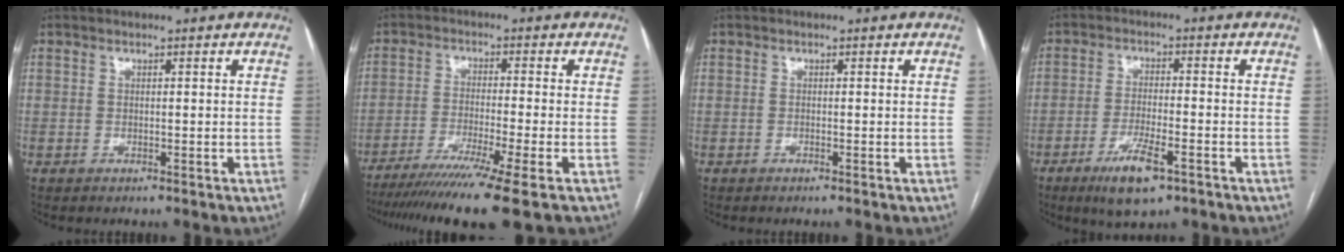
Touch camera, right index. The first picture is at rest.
{"total": 13.4, "force": [-9.8, -2.0, 8.9], "torque": [-0.143, -0.043, -0.155]}
{"total": 0.0}
{"total": 7.6, "force": [-4.3, 1.7, 6.0], "torque": [-0.114, -0.012, -0.070]}